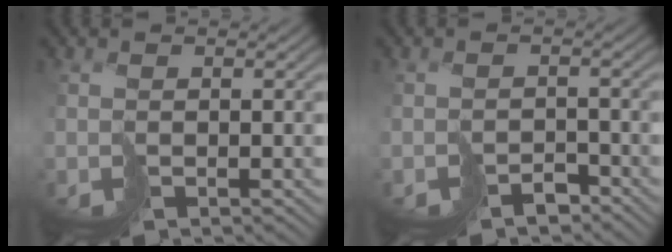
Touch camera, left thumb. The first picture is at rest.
{"total": 2.3, "force": [-1.9, 1.0, 1.0], "torque": [-0.014, 0.003, -0.036]}